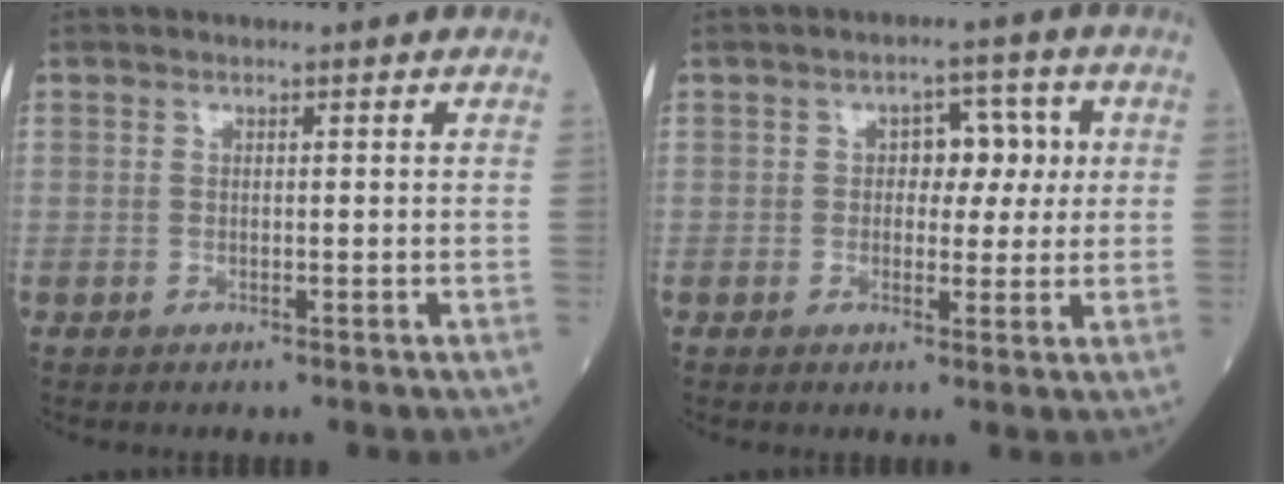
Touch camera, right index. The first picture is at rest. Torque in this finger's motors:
{"motor_torque": [0.04, 0.00, 0.06, 0.03]}